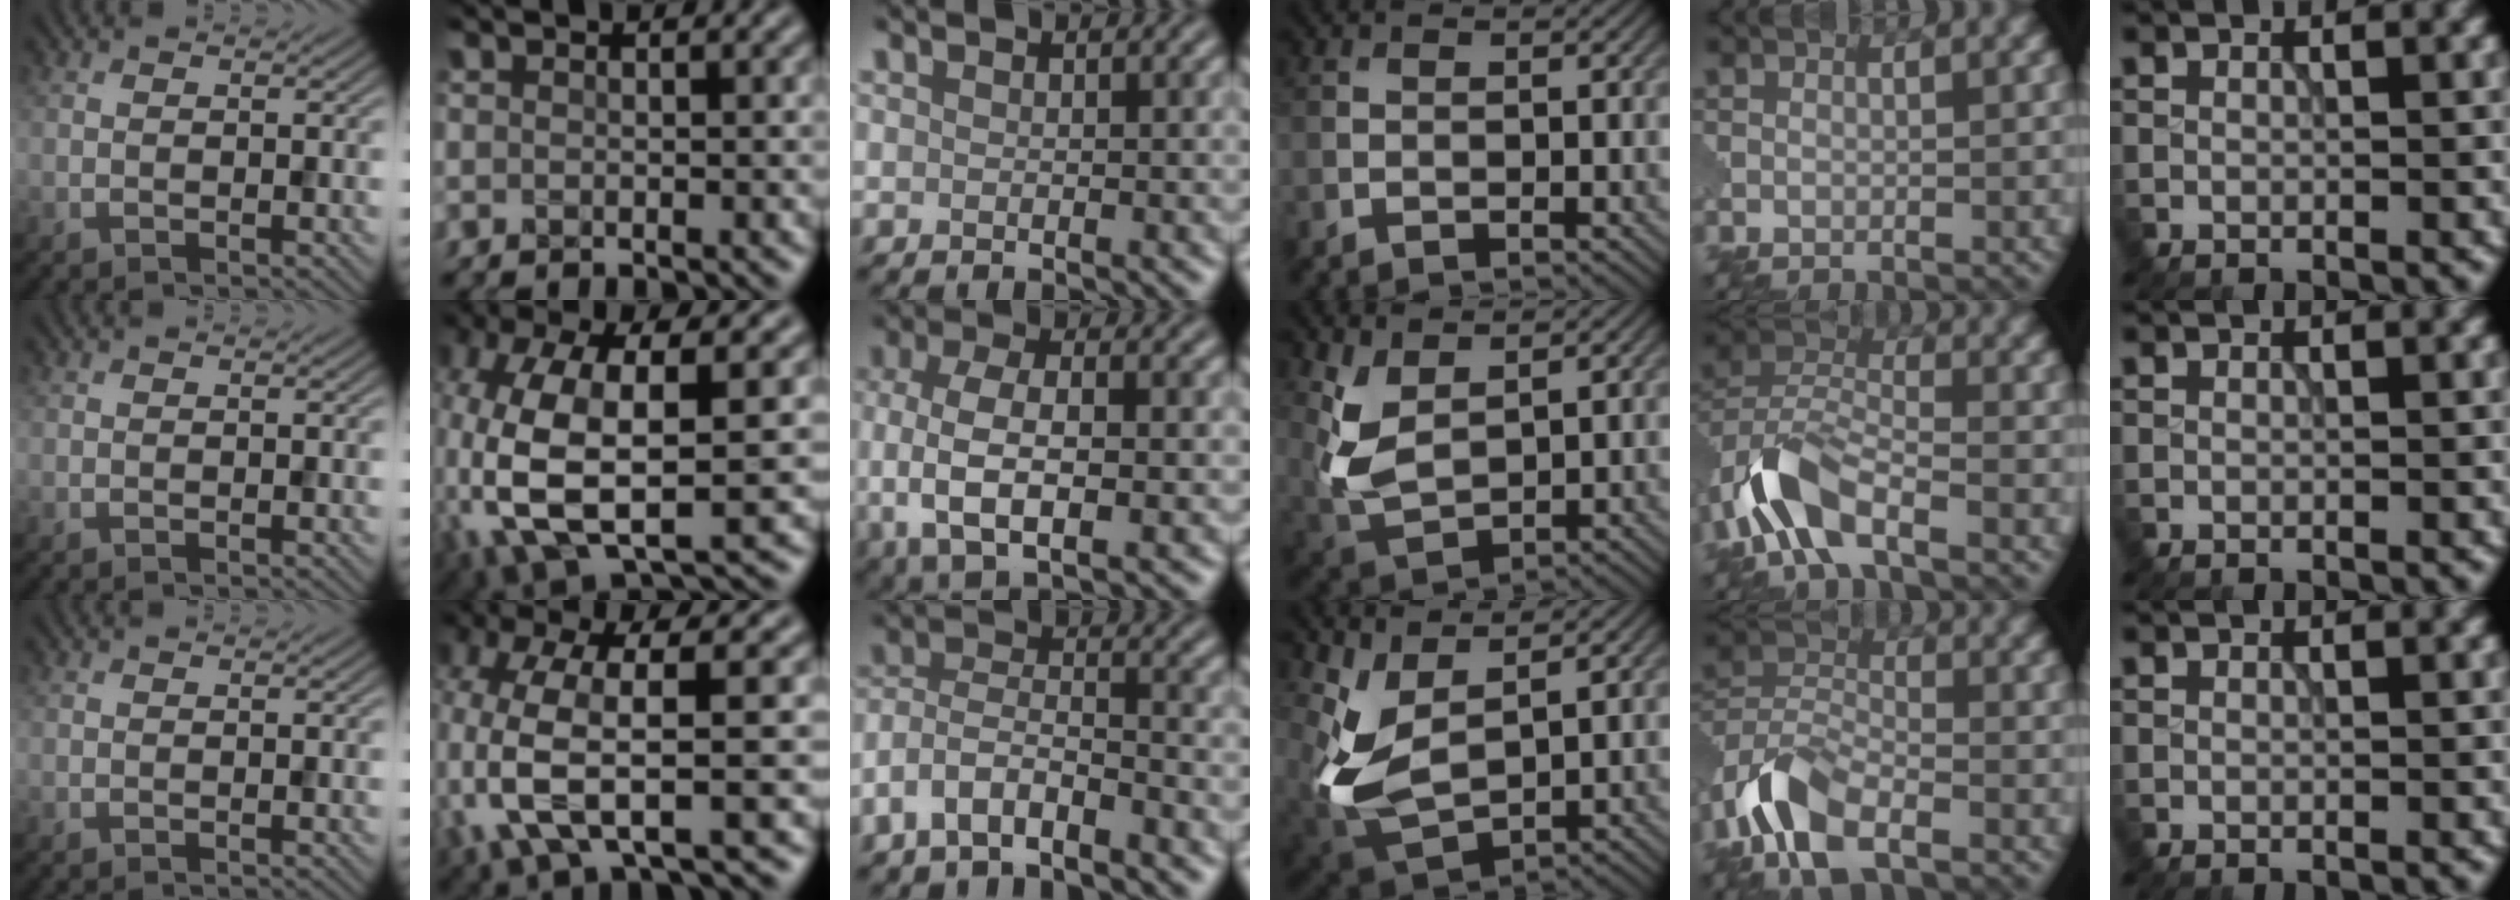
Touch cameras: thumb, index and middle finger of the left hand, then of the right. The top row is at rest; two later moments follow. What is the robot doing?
{"motion": "extract", "object": "pin"}